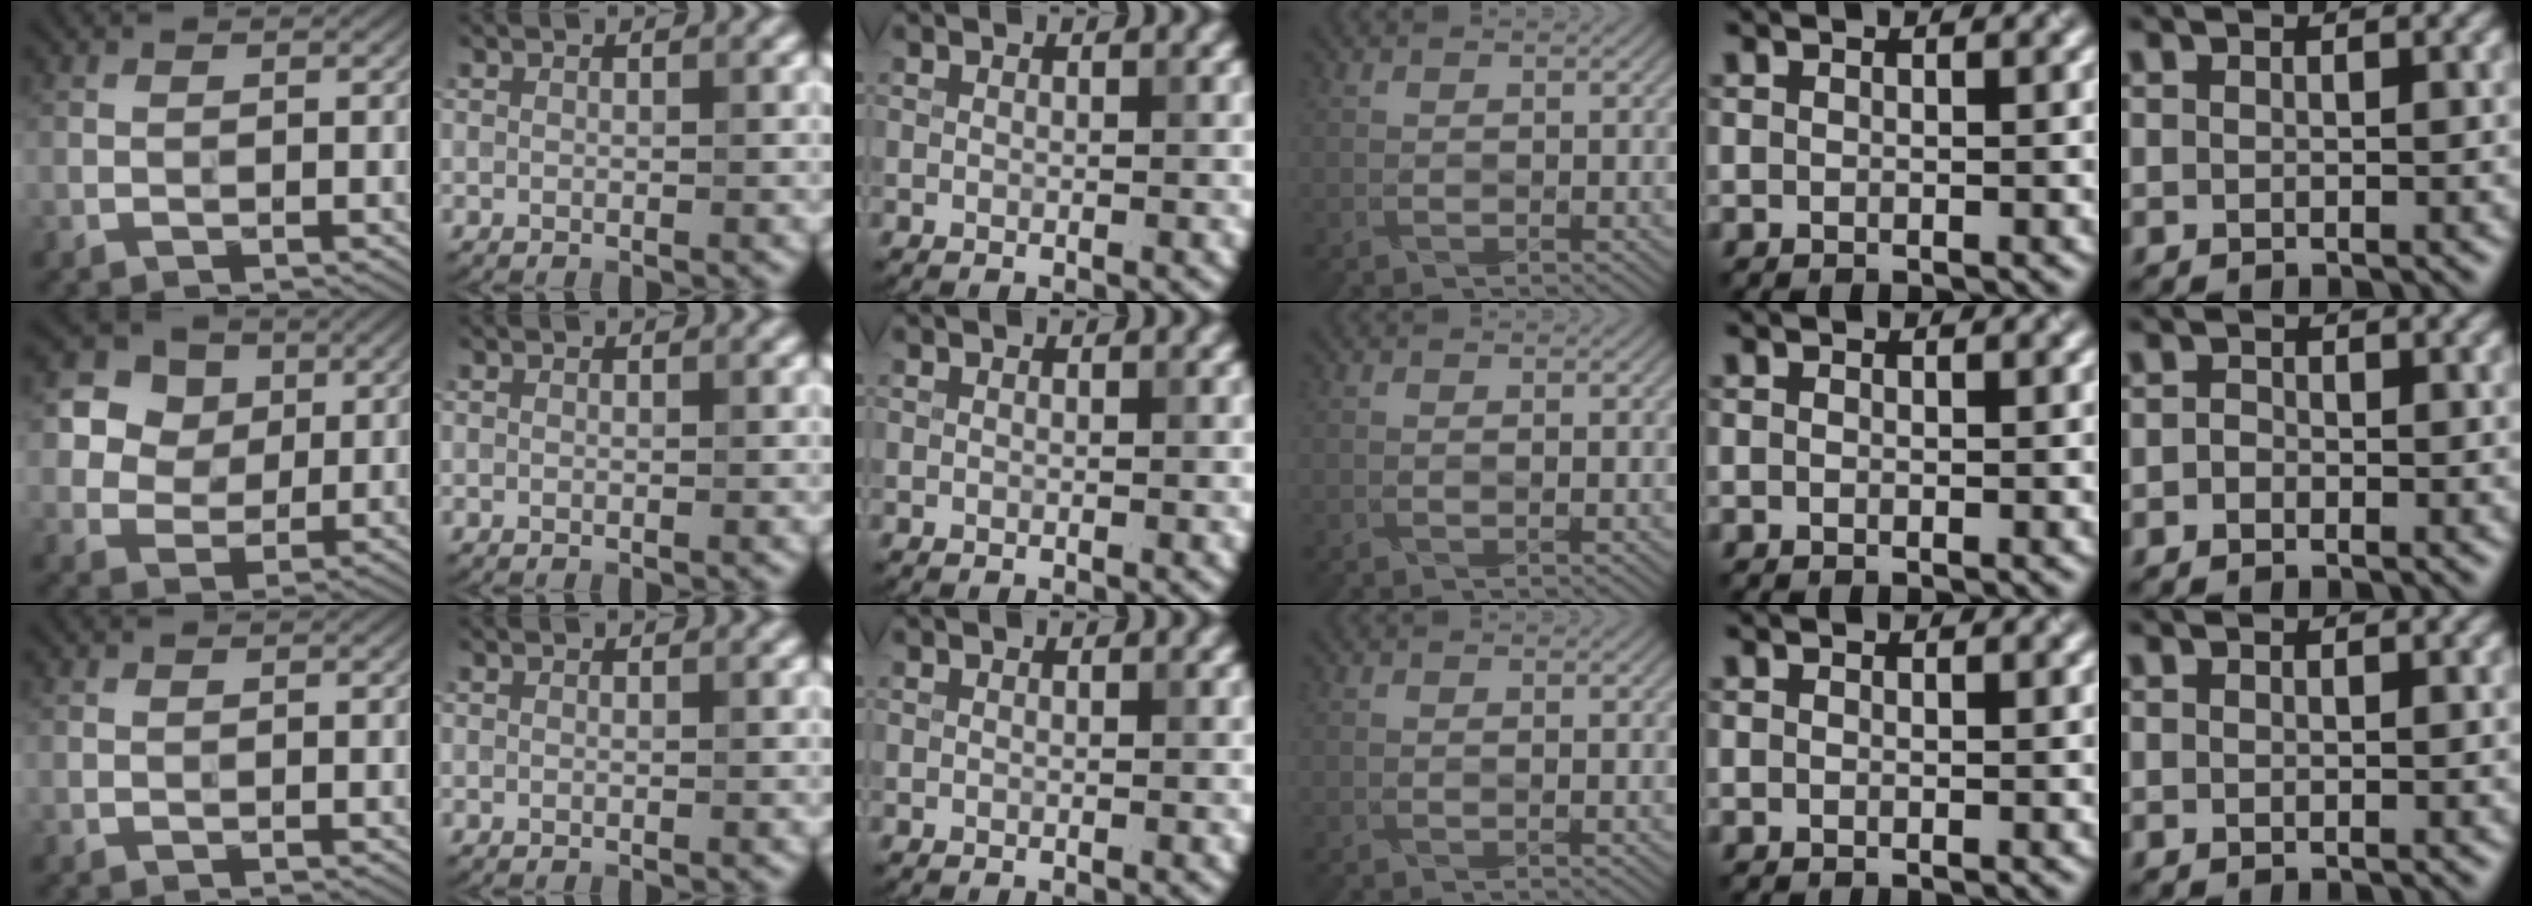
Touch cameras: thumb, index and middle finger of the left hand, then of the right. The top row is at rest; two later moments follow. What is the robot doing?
{"motion": "wrap", "object": "paper"}